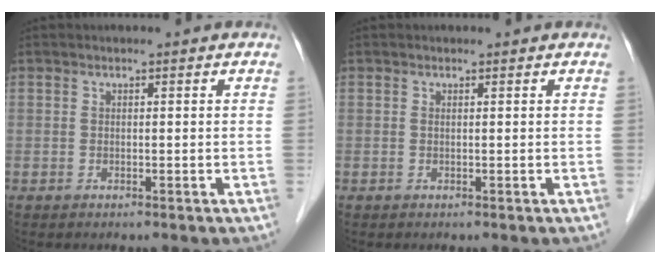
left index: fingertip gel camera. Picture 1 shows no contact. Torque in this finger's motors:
{"motor_torque": [-0.03, 0.00, 0.00, 0.00]}